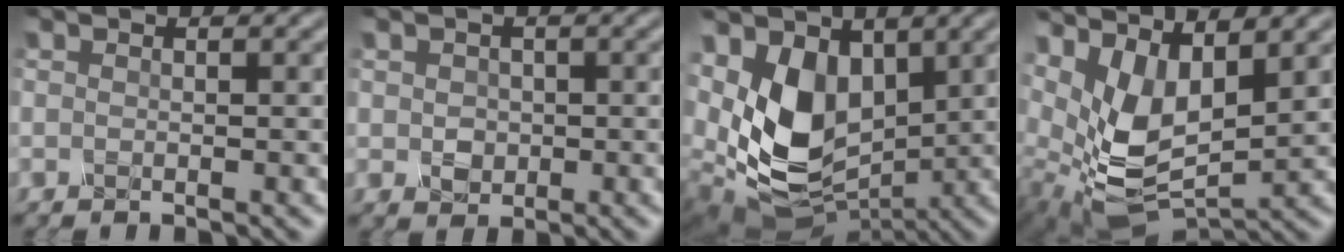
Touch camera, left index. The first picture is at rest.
{"total": 0.7, "force": [-0.1, 0.7, -0.2], "torque": [-0.008, 0.002, 0.003]}
{"total": 8.8, "force": [1.3, 6.0, 6.3], "torque": [-0.156, -0.027, 0.038]}
{"total": 6.8, "force": [2.7, 3.6, 5.1], "torque": [-0.117, -0.013, 0.068]}